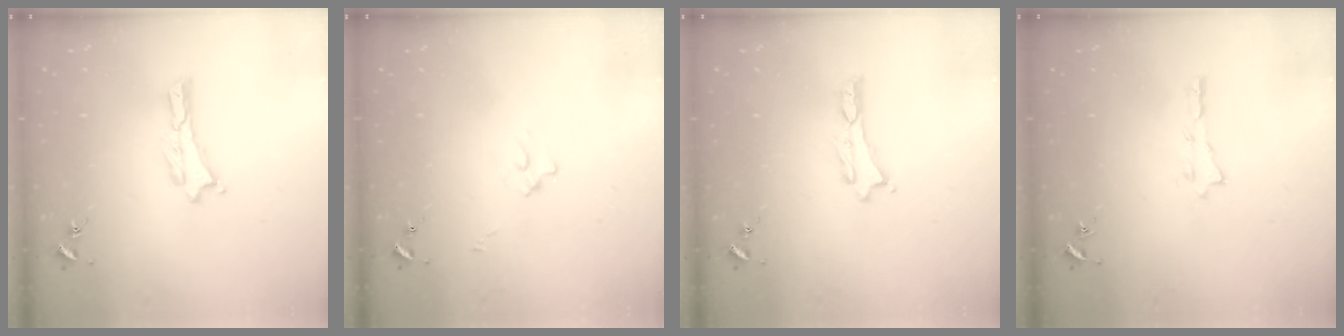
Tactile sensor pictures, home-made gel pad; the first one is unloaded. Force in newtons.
{"total": 2.5, "press": 2.5, "slide": 0.3}
{"total": 0.0}
{"total": 0.0}